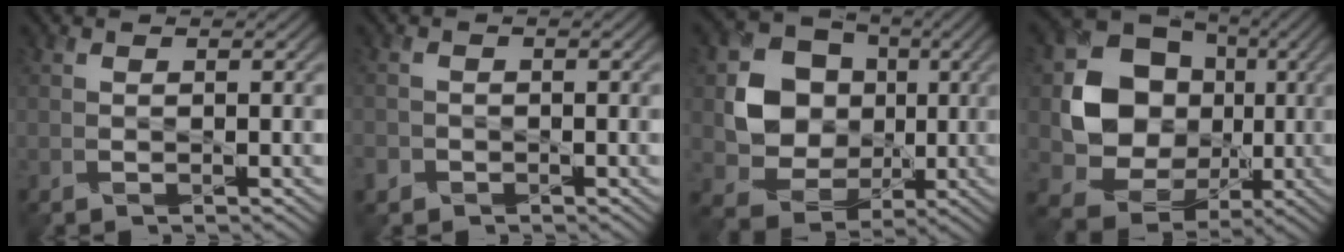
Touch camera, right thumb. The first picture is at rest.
{"total": 1.7, "force": [-1.1, 1.3, 0.3], "torque": [-0.008, -0.006, -0.027]}
{"total": 10.5, "force": [0.8, 9.1, 5.1], "torque": [-0.115, -0.011, 0.009]}
{"total": 13.9, "force": [0.6, 12.0, 6.9], "torque": [-0.154, -0.028, 0.010]}